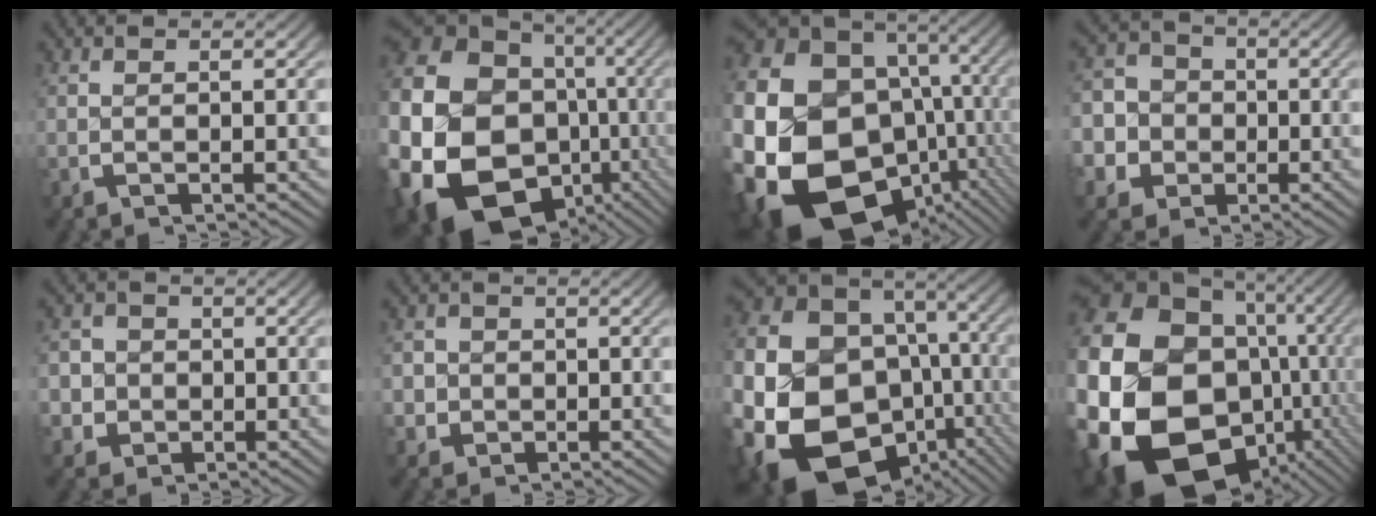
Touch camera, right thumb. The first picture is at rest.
{"total": 24.1, "force": [-4.2, 18.0, 15.5], "torque": [-0.367, -0.091, -0.031]}
{"total": 26.3, "force": [-4.4, 19.5, 17.2], "torque": [-0.379, -0.084, -0.043]}
{"total": 11.4, "force": [-1.8, 10.3, 4.6], "torque": [-0.114, -0.036, -0.034]}
{"total": 6.1, "force": [-0.7, 5.7, 2.0], "torque": [-0.046, -0.022, -0.007]}
{"total": 3.8, "force": [-0.2, 3.7, 1.0], "torque": [-0.028, -0.012, -0.001]}
{"total": 23.2, "force": [-5.0, 17.0, 15.0], "torque": [-0.333, -0.083, -0.051]}
{"total": 27.1, "force": [-4.5, 20.0, 17.8], "torque": [-0.379, -0.084, -0.041]}